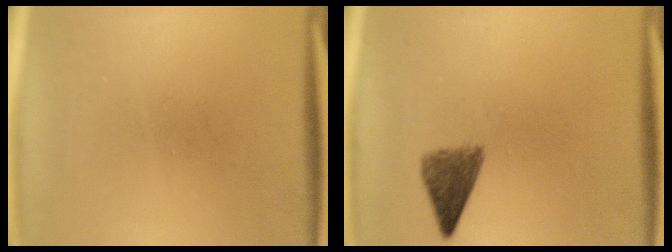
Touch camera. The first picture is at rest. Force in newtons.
{"total": 4.3}